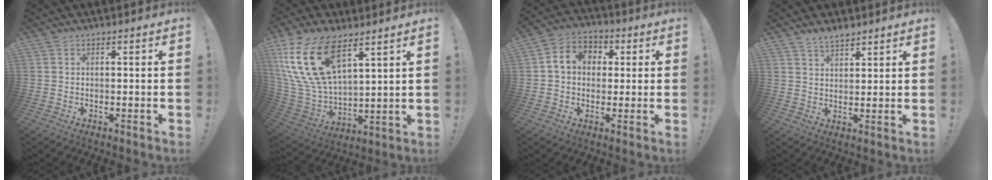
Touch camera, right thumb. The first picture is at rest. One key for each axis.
{"total": 21.4, "fx": 11.1, "fy": 10.7, "fz": 14.8, "tx": -0.322, "ty": -0.050, "tz": 0.209}
{"total": 9.0, "fx": 1.8, "fy": 7.4, "fz": 4.8, "tx": -0.087, "ty": 0.017, "tz": 0.039}
{"total": 4.4, "fx": 3.8, "fy": 1.6, "fz": 1.5, "tx": -0.031, "ty": -0.021, "tz": 0.072}